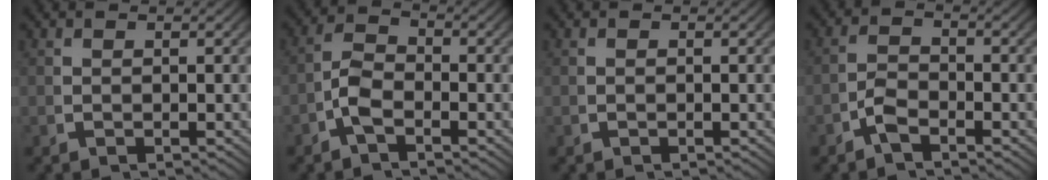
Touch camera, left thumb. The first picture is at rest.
{"total": 3.5, "force": [-1.1, 2.3, 2.4], "torque": [-0.047, -0.007, -0.026]}
{"total": 0.0}
{"total": 2.2, "force": [-1.5, 1.1, 1.1], "torque": [-0.022, -0.005, -0.031]}